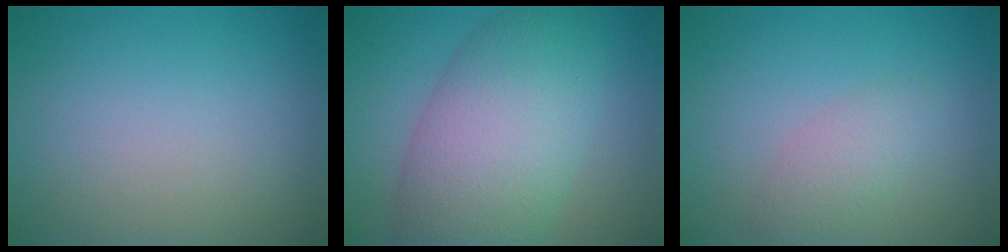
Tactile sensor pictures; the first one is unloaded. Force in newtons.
{"total": 9.6, "press": 9.6, "slide": 0.2}
{"total": 2.2, "press": 2.2, "slide": 0.1}